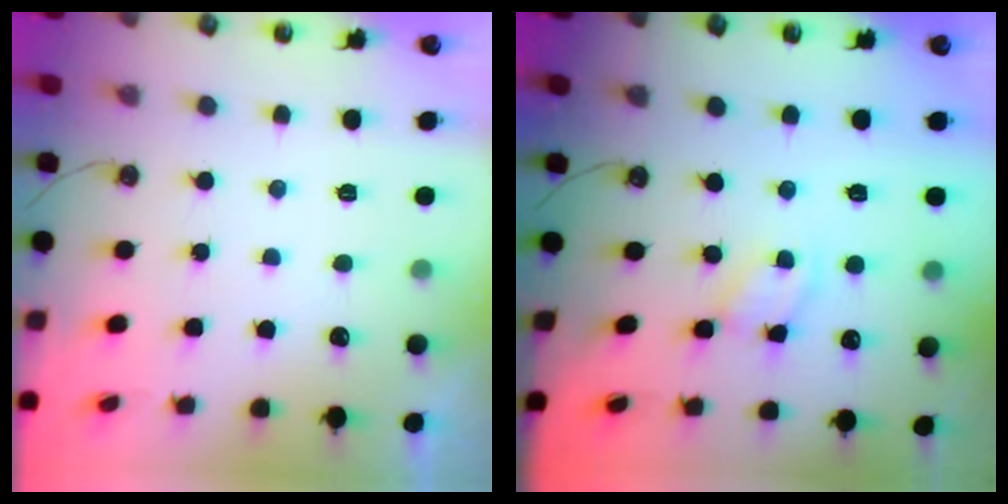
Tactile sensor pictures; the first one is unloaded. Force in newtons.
{"total": 2.2, "press": 2.2, "slide": 0.3}